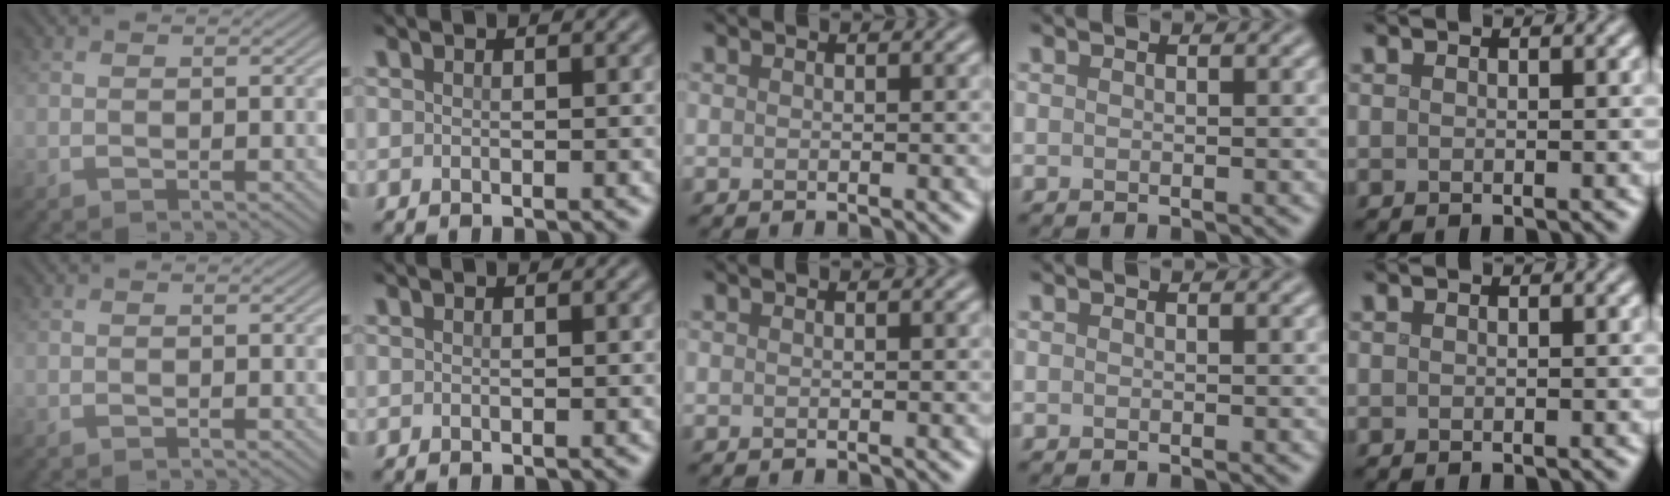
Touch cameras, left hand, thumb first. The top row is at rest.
{}